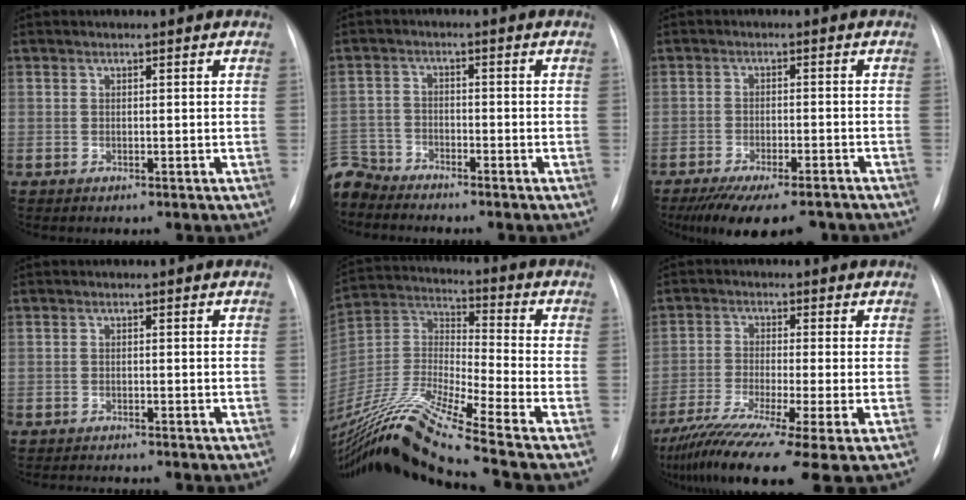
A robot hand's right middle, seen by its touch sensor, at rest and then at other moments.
{"total": 6.4, "force": [-6.2, 1.5, -0.2], "torque": [0.002, -0.004, -0.127]}
{"total": 12.7, "force": [-10.2, 3.1, 6.8], "torque": [-0.110, -0.015, -0.145]}
{"total": 2.6, "force": [-2.5, -0.3, 0.5], "torque": [-0.007, -0.009, -0.038]}
{"total": 20.7, "force": [-16.0, -1.2, 13.0], "torque": [-0.305, -0.023, -0.304]}
{"total": 13.1, "force": [-8.6, -0.4, 9.9], "torque": [-0.176, -0.041, -0.144]}